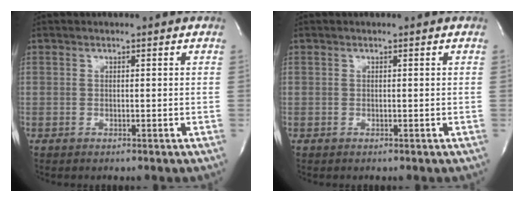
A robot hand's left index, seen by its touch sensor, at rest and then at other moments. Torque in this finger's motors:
{"motor_torque": [-0.02, -0.01, 0.00, 0.00]}